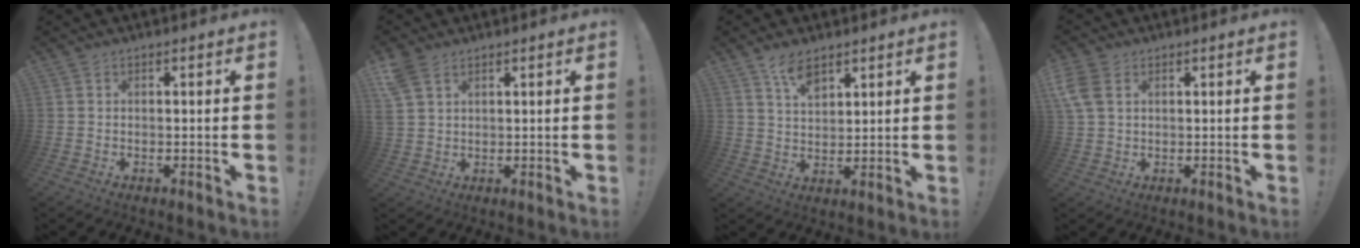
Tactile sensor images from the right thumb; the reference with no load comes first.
{"total": 5.9, "force": [3.5, 3.5, 3.1], "torque": [-0.064, -0.008, 0.069]}
{"total": 6.7, "force": [4.9, 2.6, 3.7], "torque": [-0.056, -0.029, 0.087]}
{"total": 6.5, "force": [2.5, 4.5, 4.0], "torque": [-0.084, -0.001, 0.049]}